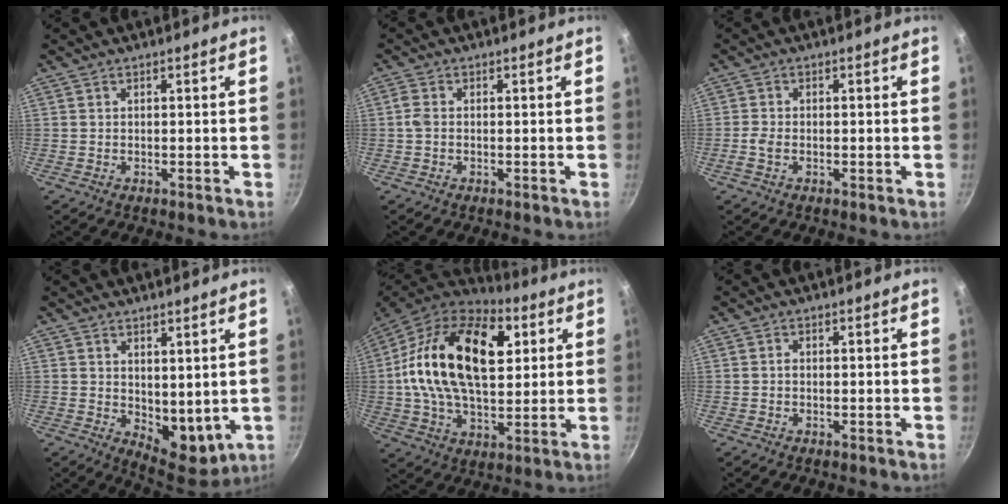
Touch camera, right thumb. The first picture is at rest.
{"total": 4.4, "force": [-0.1, 2.9, 3.3], "torque": [-0.078, 0.011, -0.009]}
{"total": 2.1, "force": [-0.7, 1.2, 1.6], "torque": [-0.043, 0.006, -0.020]}
{"total": 8.6, "force": [2.0, 5.0, 6.7], "torque": [-0.063, -0.033, 0.045]}
{"total": 25.9, "force": [5.8, 15.2, 20.2], "torque": [-0.340, 0.009, 0.085]}
{"total": 0.8, "force": [0.0, 0.6, 0.5], "torque": [-0.009, 0.005, -0.001]}